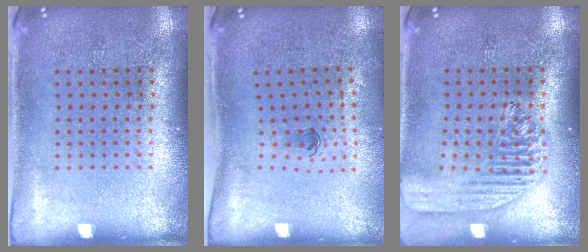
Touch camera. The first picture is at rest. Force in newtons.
{"total": 0.7, "press": 0.3, "slide": 0.6}
{"total": 1.7, "press": 1.5, "slide": 0.7}